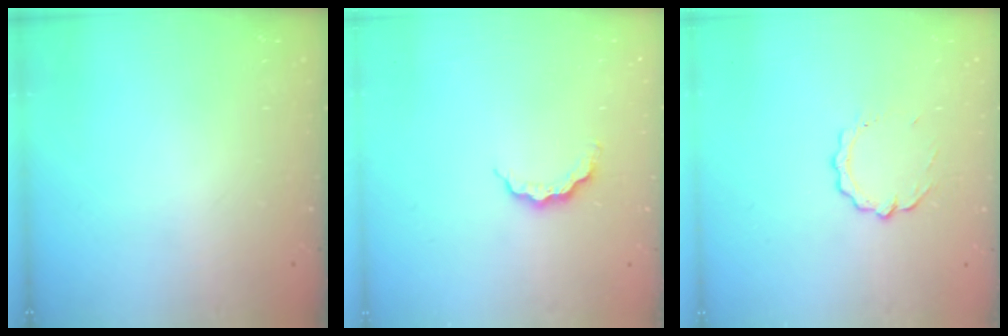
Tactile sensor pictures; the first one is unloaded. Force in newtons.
{"total": 5.3, "press": 5.3, "slide": 0.6}
{"total": 6.9, "press": 6.9, "slide": 0.5}